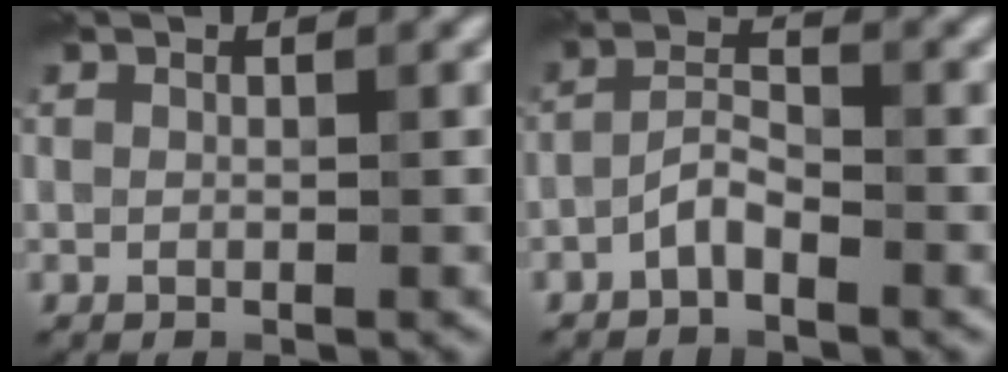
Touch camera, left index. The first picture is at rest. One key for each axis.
{"total": 2.3, "fx": -1.5, "fy": 0.8, "fz": 1.5, "tx": -0.030, "ty": 0.010, "tz": -0.034}